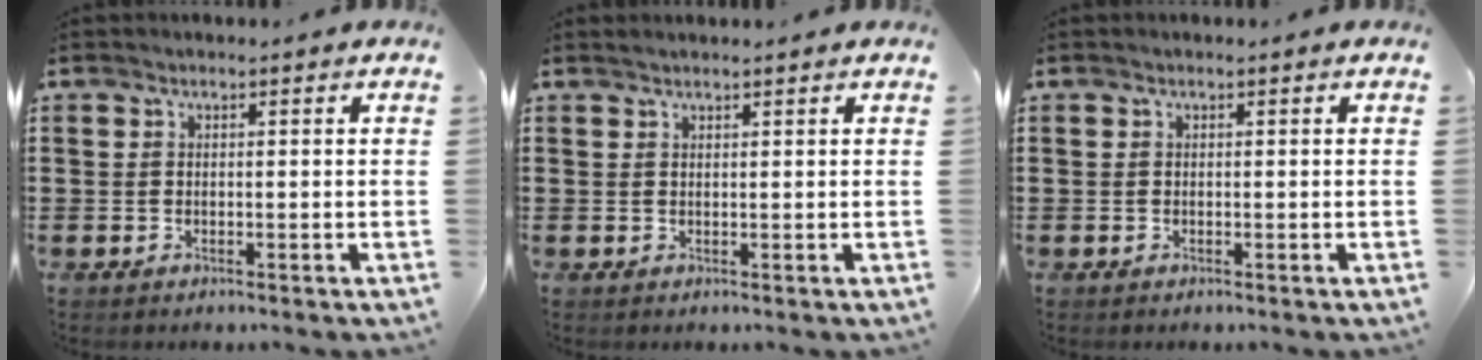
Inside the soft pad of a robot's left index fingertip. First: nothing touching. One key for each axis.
{"total": 0.8, "fx": 0.8, "fy": 0.1, "fz": 0.1, "tx": -0.003, "ty": 0.000, "tz": 0.015}
{"total": 0.0}